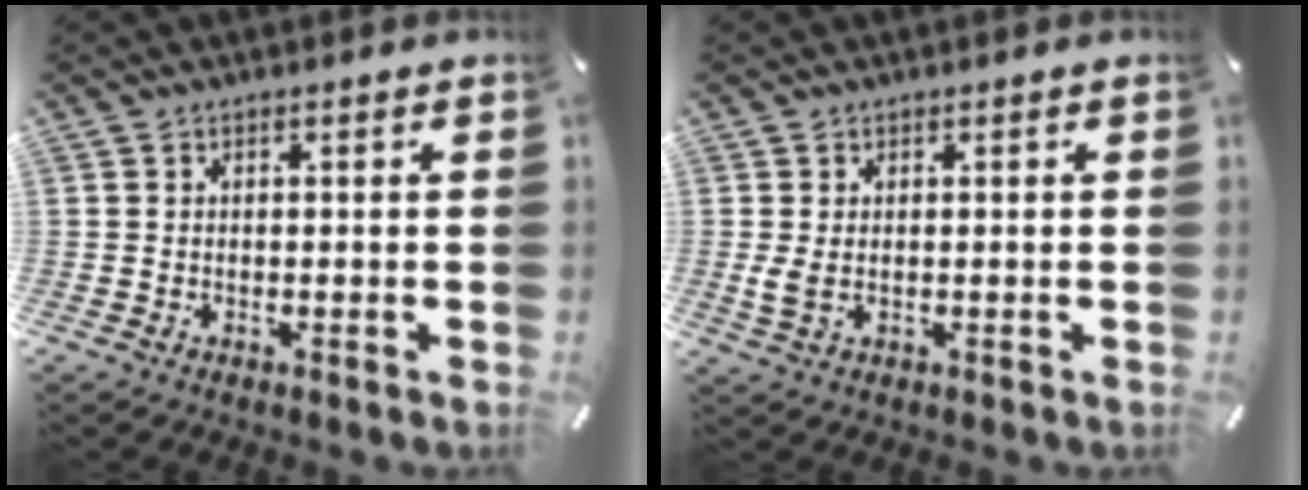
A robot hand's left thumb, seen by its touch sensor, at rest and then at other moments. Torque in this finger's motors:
{"motor_torque": [0.24, 0.24, 0.04, -0.02, 0.02]}